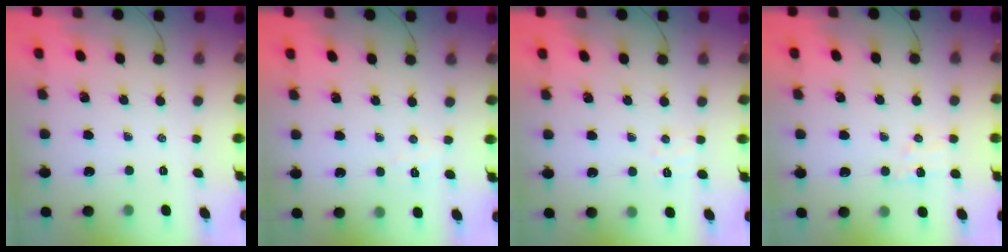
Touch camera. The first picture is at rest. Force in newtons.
{"total": 4.5, "press": 4.4, "slide": 1.0}
{"total": 4.9, "press": 4.7, "slide": 1.2}
{"total": 5.4, "press": 5.4, "slide": 0.9}